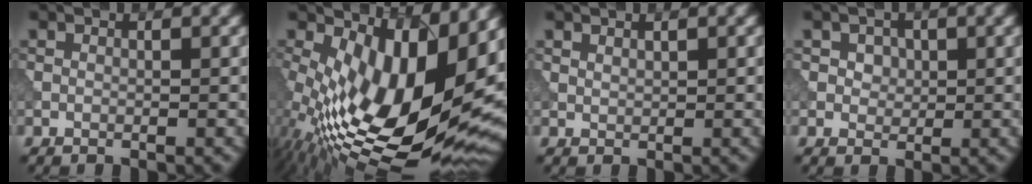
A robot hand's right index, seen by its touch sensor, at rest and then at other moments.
{"total": 15.7, "force": [1.5, 7.9, 13.5], "torque": [-0.223, -0.019, 0.031]}
{"total": 0.9, "force": [0.9, 0.3, 0.0], "torque": [-0.006, 0.000, 0.019]}
{"total": 2.2, "force": [1.1, 1.7, 0.9], "torque": [-0.022, 0.001, 0.018]}